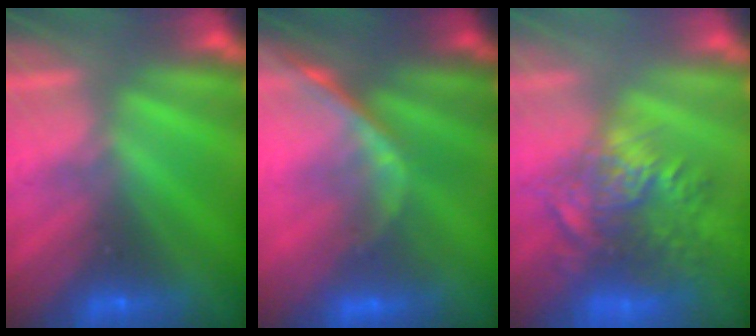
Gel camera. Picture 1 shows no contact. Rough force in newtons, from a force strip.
{"total": 1.2}
{"total": 7.9}